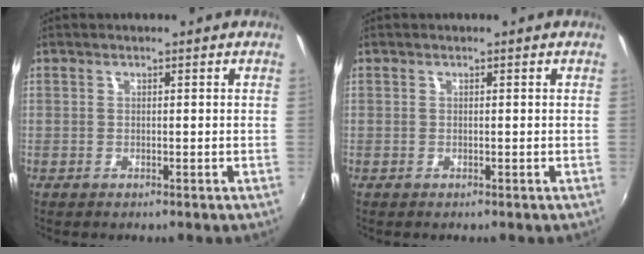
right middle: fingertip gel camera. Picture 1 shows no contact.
{"total": 0.0}